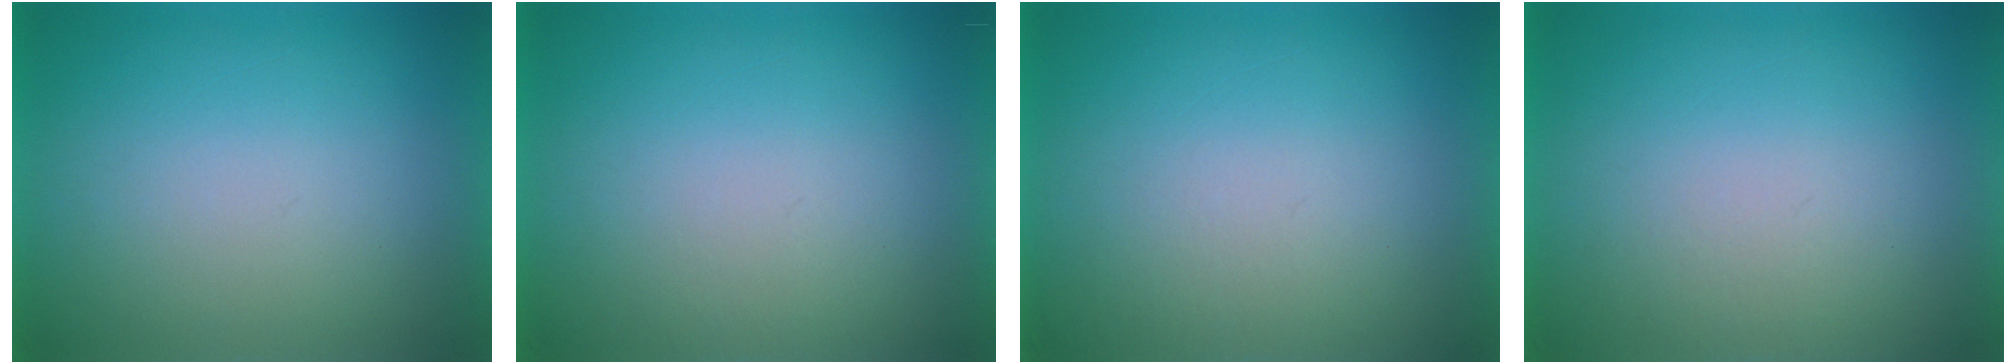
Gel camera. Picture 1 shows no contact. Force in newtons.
{"total": 1.5}
{"total": 1.8}
{"total": 1.9}